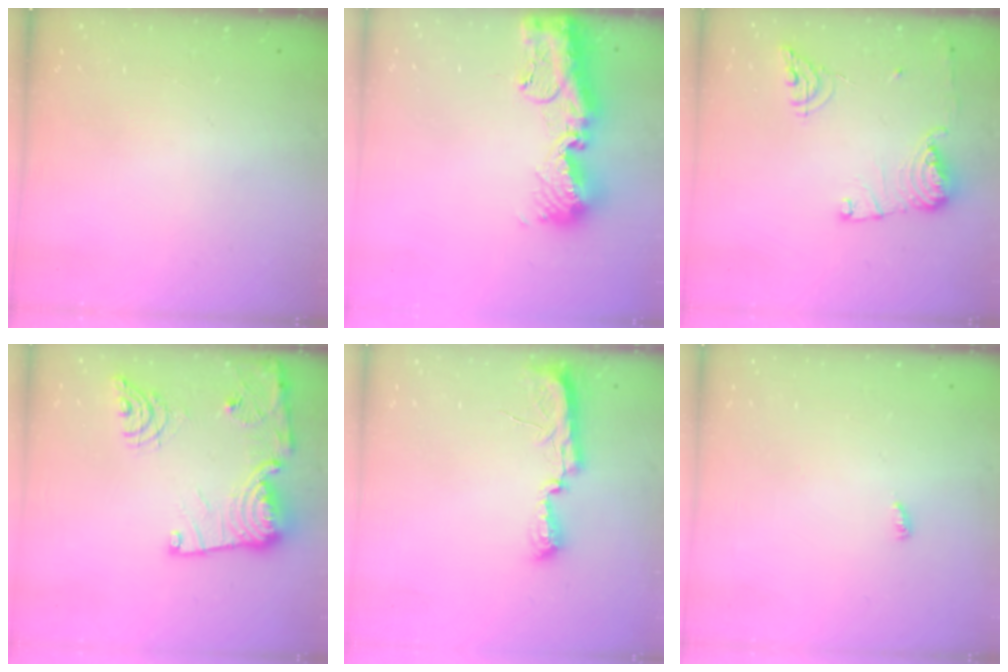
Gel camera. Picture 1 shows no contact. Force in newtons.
{"total": 15.0, "press": 14.9, "slide": 1.7}
{"total": 12.0, "press": 11.9, "slide": 1.6}
{"total": 19.2, "press": 19.2, "slide": 1.7}
{"total": 8.1, "press": 8.1, "slide": 1.0}
{"total": 2.5, "press": 2.5, "slide": 0.2}